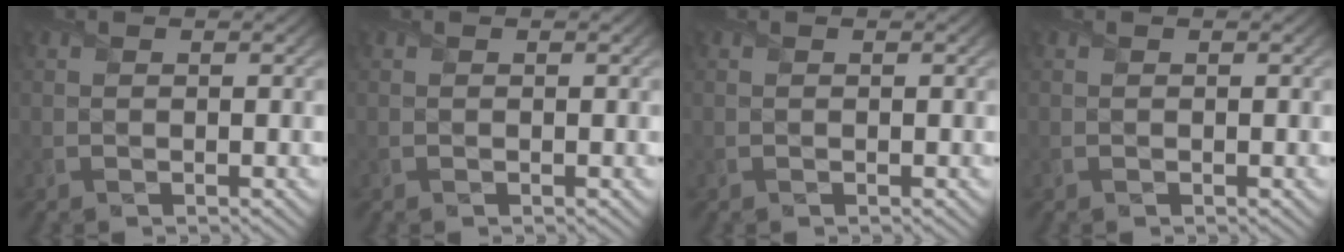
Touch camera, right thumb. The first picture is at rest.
{"total": 0.0}
{"total": 0.0}
{"total": 0.0}